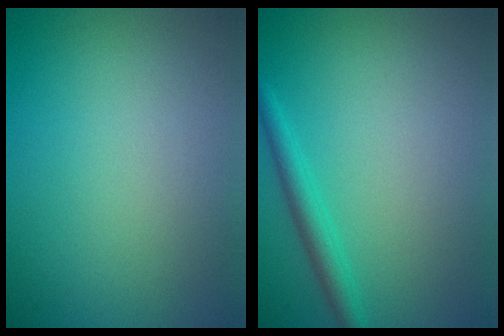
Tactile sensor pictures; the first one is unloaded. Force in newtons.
{"total": 2.1, "press": 2.0, "slide": 0.2}